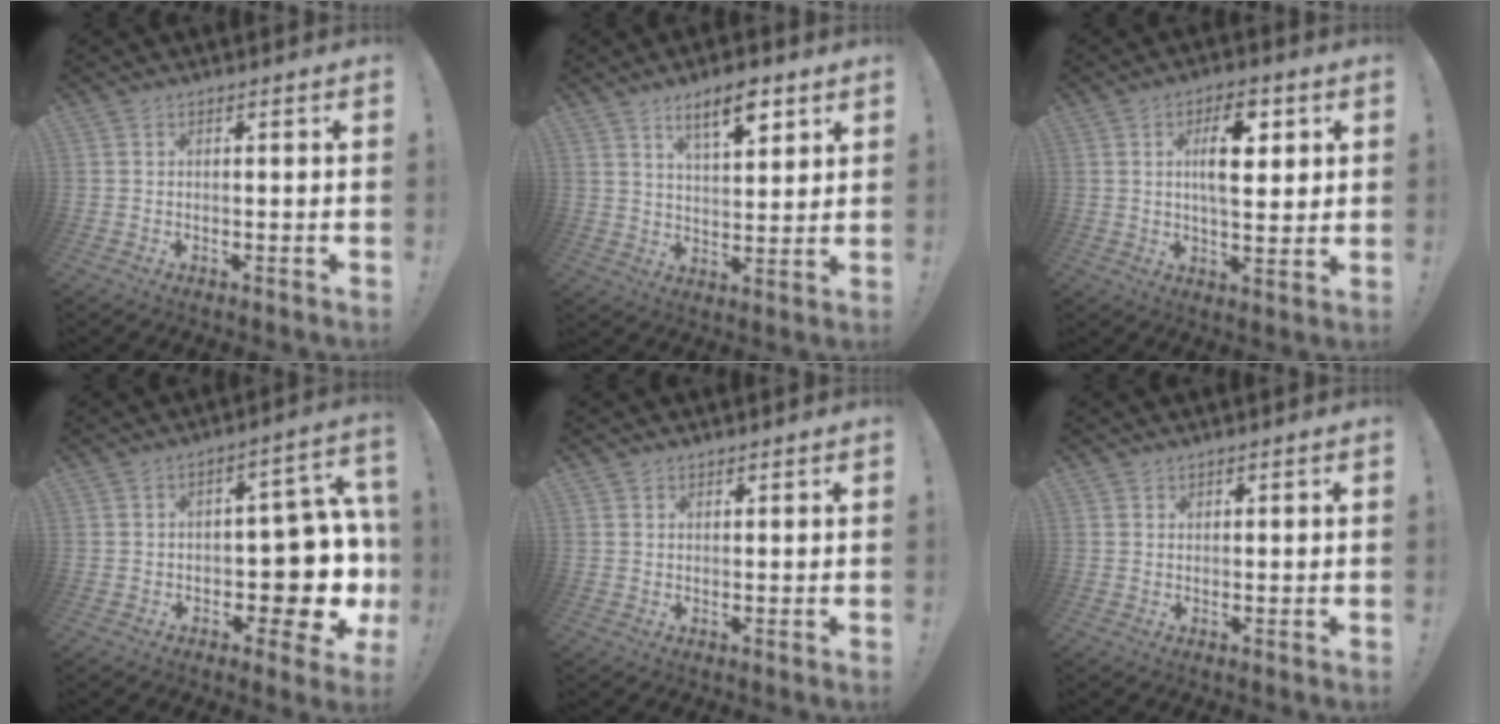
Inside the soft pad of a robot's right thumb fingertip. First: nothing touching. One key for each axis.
{"total": 10.0, "fx": 6.0, "fy": 3.5, "fz": 7.1, "tx": -0.105, "ty": -0.025, "tz": 0.101}
{"total": 11.5, "fx": 3.2, "fy": 5.1, "fz": 9.8, "tx": -0.149, "ty": -0.003, "tz": 0.047}
{"total": 11.1, "fx": -2.4, "fy": 6.4, "fz": 8.7, "tx": -0.101, "ty": 0.016, "tz": -0.036}
{"total": 1.2, "fx": 1.0, "fy": 0.7, "fz": 0.2, "tx": -0.001, "ty": -0.004, "tz": 0.019}
{"total": 0.9, "fx": 0.8, "fy": 0.5, "fz": 0.0, "tx": 0.000, "ty": -0.002, "tz": 0.015}